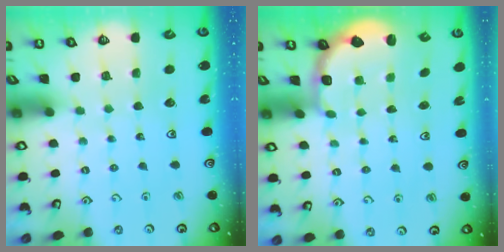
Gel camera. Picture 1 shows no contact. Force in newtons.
{"total": 2.9, "press": 2.4, "slide": 1.6}